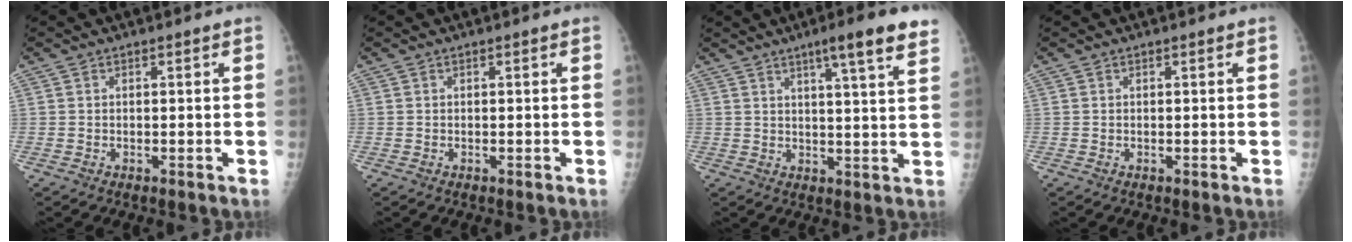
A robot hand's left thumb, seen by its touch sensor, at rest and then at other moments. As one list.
[{"total": 0.0}, {"total": 10.1, "force": [6.5, 0.6, 7.7], "torque": [-0.101, -0.025, 0.082]}, {"total": 0.0}]